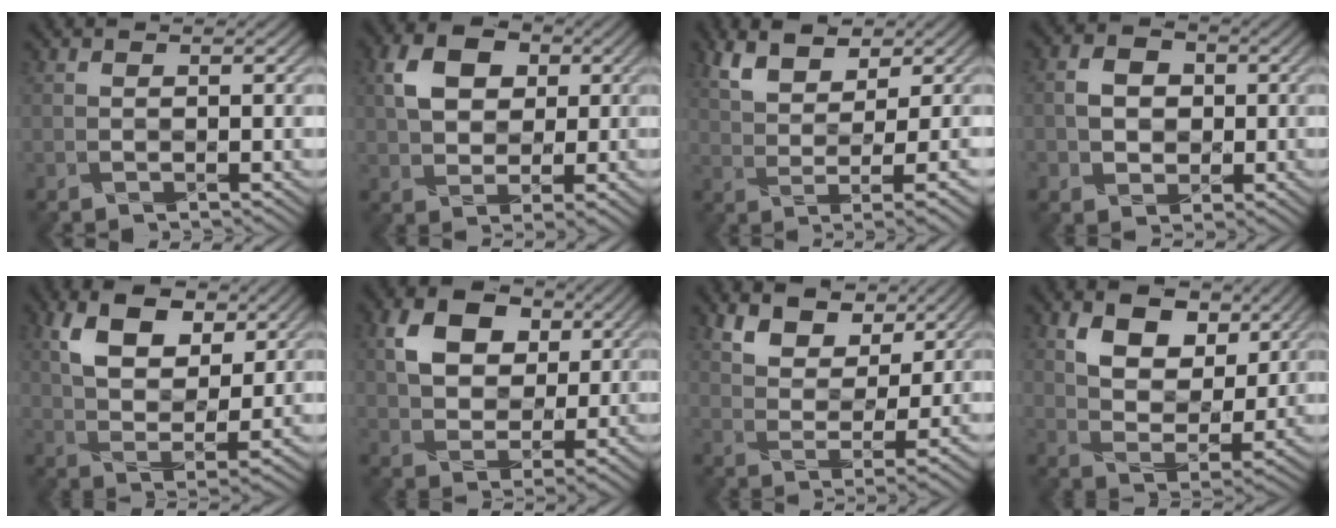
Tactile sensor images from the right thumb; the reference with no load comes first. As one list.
[{"total": 6.9, "force": [1.9, 4.9, 4.4], "torque": [-0.085, 0.009, 0.032]}, {"total": 7.4, "force": [3.8, 2.6, 5.9], "torque": [-0.097, 0.009, 0.070]}, {"total": 3.8, "force": [0.0, 3.3, 1.8], "torque": [-0.038, 0.002, -0.002]}, {"total": 9.6, "force": [4.6, 5.1, 6.8], "torque": [-0.133, 0.004, 0.091]}, {"total": 8.1, "force": [3.1, 5.7, 4.7], "torque": [-0.097, 0.005, 0.054]}, {"total": 6.5, "force": [4.4, 3.0, 3.7], "torque": [-0.074, 0.001, 0.090]}, {"total": 8.6, "force": [4.5, 5.0, 5.4], "torque": [-0.102, -0.005, 0.081]}]